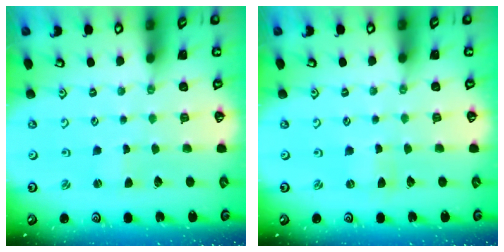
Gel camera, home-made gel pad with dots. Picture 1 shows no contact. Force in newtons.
{"total": 0.0}